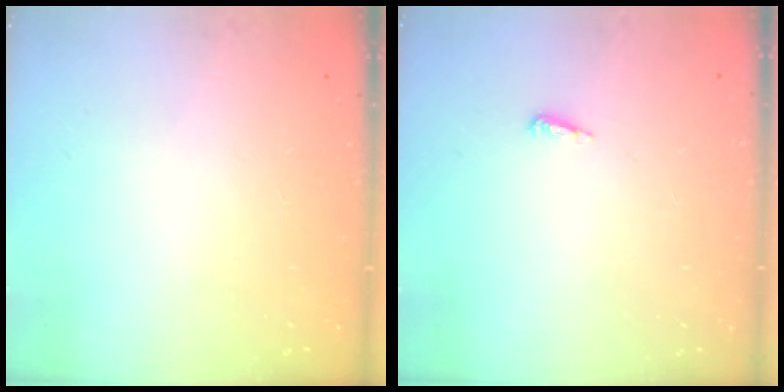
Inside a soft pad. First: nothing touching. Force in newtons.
{"total": 3.6, "press": 3.5, "slide": 0.6}